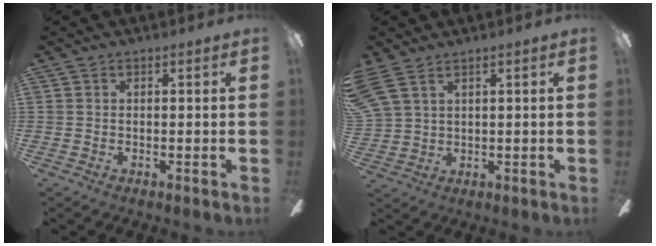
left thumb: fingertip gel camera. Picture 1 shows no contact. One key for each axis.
{"total": 4.9, "fx": 3.4, "fy": 2.4, "fz": 2.5, "tx": -0.056, "ty": -0.004, "tz": 0.070}